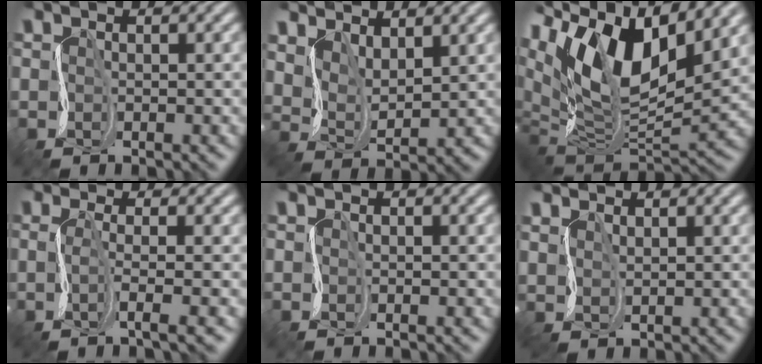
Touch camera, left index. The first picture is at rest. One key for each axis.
{"total": 3.8, "fx": 3.1, "fy": 1.5, "fz": 1.6, "tx": -0.044, "ty": -0.004, "tz": 0.067}
{"total": 12.8, "fx": 6.7, "fy": 6.1, "fz": 9.1, "tx": -0.166, "ty": 0.019, "tz": 0.120}
{"total": 2.6, "fx": -0.3, "fy": 0.3, "fz": 2.5, "tx": -0.045, "ty": -0.006, "tz": -0.011}
{"total": 0.0}
{"total": 1.7, "fx": 1.7, "fy": 0.3, "fz": -0.3, "tx": 0.001, "ty": 0.002, "tz": 0.040}